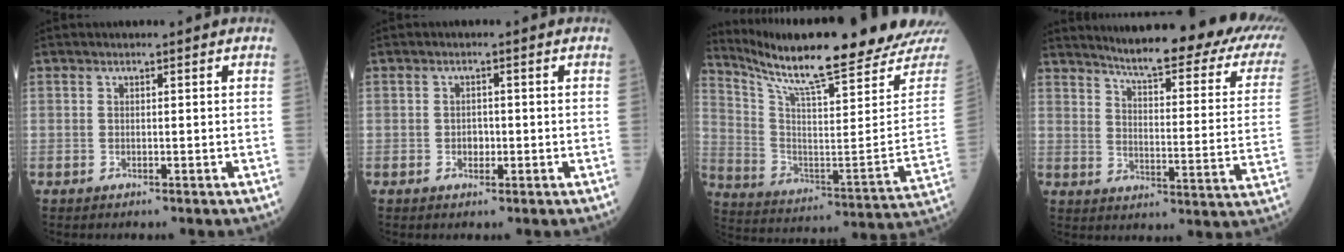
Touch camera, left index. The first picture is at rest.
{"total": 1.6, "force": [-0.4, 1.1, 1.0], "torque": [-0.015, 0.004, -0.005]}
{"total": 25.7, "force": [22.4, -0.1, 12.8], "torque": [-0.220, -0.078, 0.326]}
{"total": 24.2, "force": [20.0, 2.9, 13.3], "torque": [-0.180, -0.051, 0.236]}